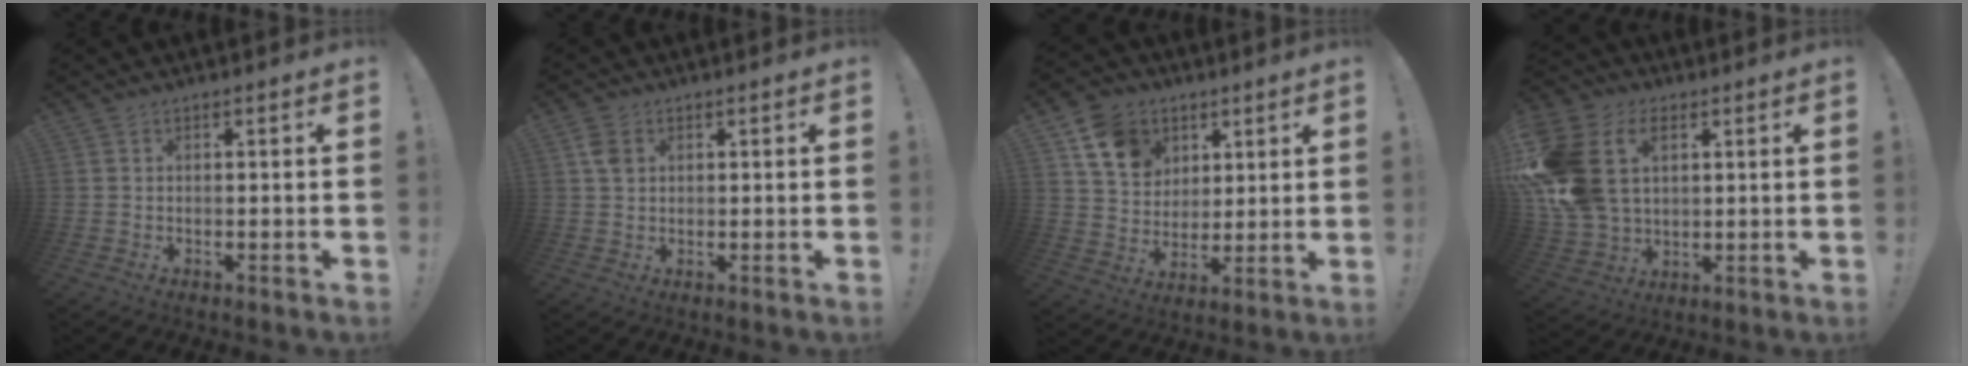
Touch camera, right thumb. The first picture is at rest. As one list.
[{"total": 3.9, "force": [1.5, 2.8, 2.3], "torque": [-0.024, -0.004, 0.026]}, {"total": 13.4, "force": [6.7, 10.5, 5.0], "torque": [-0.078, -0.030, 0.134]}, {"total": 20.4, "force": [5.6, 14.6, 13.0], "torque": [-0.258, -0.016, 0.110]}]